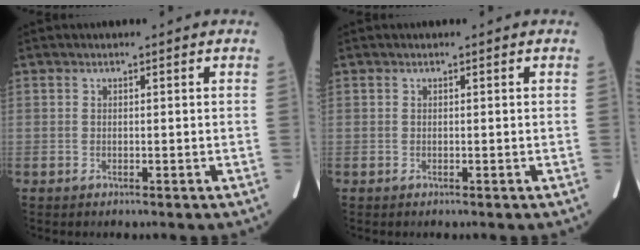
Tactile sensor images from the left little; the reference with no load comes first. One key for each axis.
{"total": 0.0}